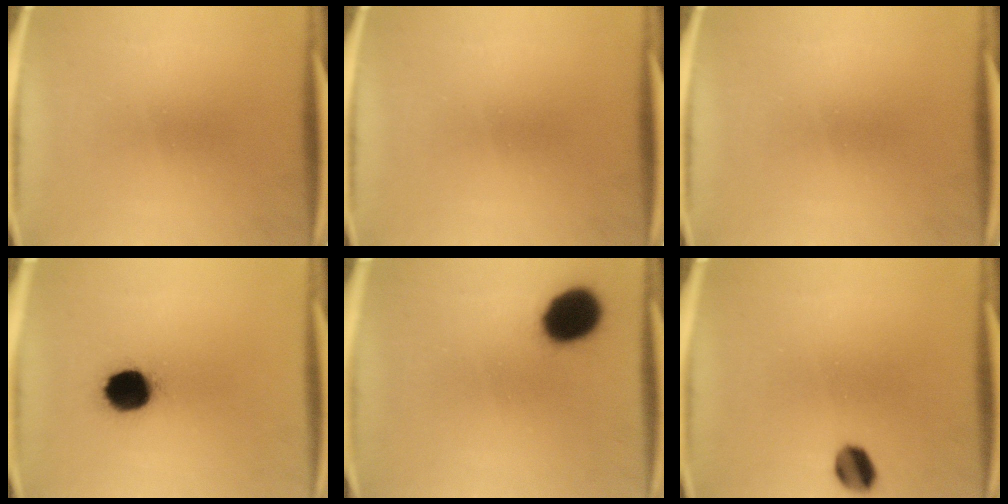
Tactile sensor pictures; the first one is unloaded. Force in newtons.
{"total": 0.0}
{"total": 0.0}
{"total": 11.5}
{"total": 12.9}
{"total": 5.0}